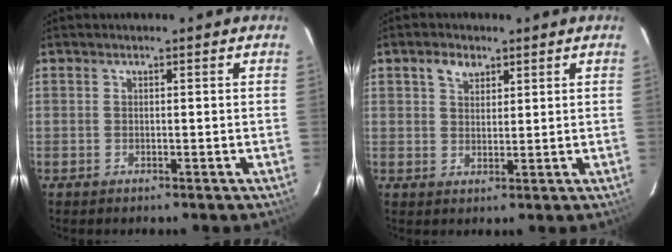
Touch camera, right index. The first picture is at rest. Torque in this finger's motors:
{"motor_torque": [0.00, 0.00, 0.20, 0.04]}